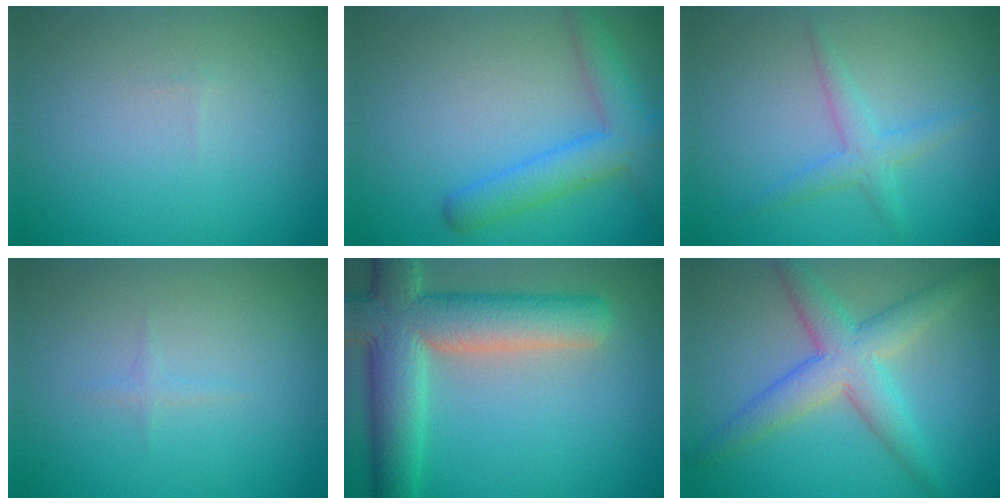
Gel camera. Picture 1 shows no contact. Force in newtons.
{"total": 4.4, "press": 4.4, "slide": 0.2}
{"total": 2.0, "press": 2.0, "slide": 0.1}
{"total": 0.6, "press": 0.6, "slide": 0.1}
{"total": 9.7, "press": 9.7, "slide": 0.9}
{"total": 5.3, "press": 5.3, "slide": 0.1}